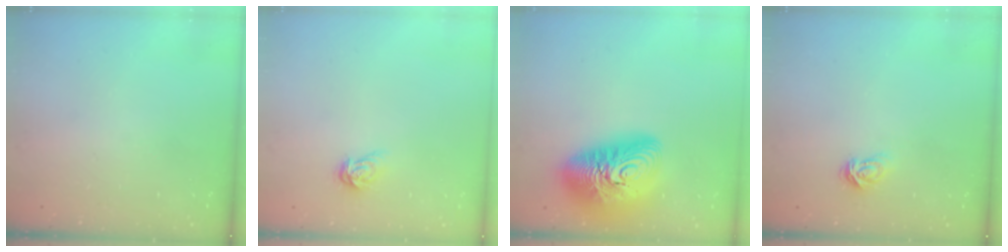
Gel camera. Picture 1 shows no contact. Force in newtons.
{"total": 5.6, "press": 5.6, "slide": 0.7}
{"total": 21.9, "press": 21.8, "slide": 1.9}
{"total": 3.4, "press": 3.3, "slide": 0.4}